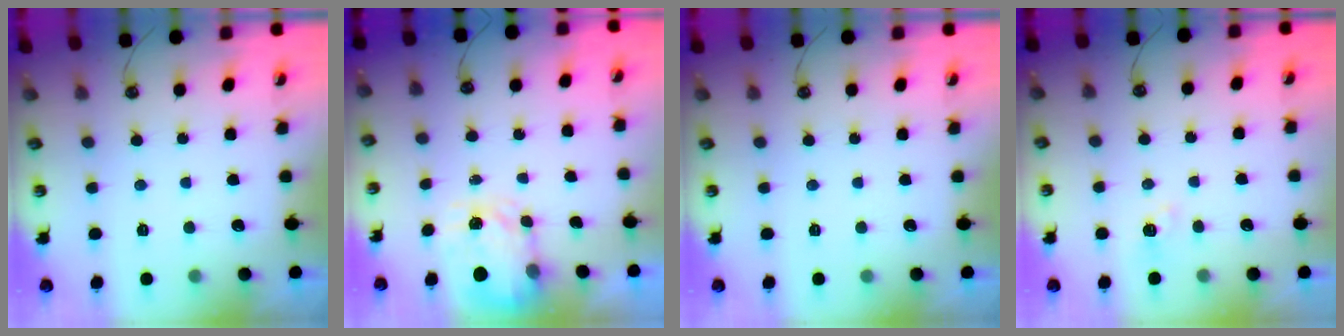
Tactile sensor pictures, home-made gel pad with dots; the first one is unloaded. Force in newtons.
{"total": 3.9, "press": 3.9, "slide": 0.6}
{"total": 0.0}
{"total": 4.0, "press": 4.0, "slide": 0.6}